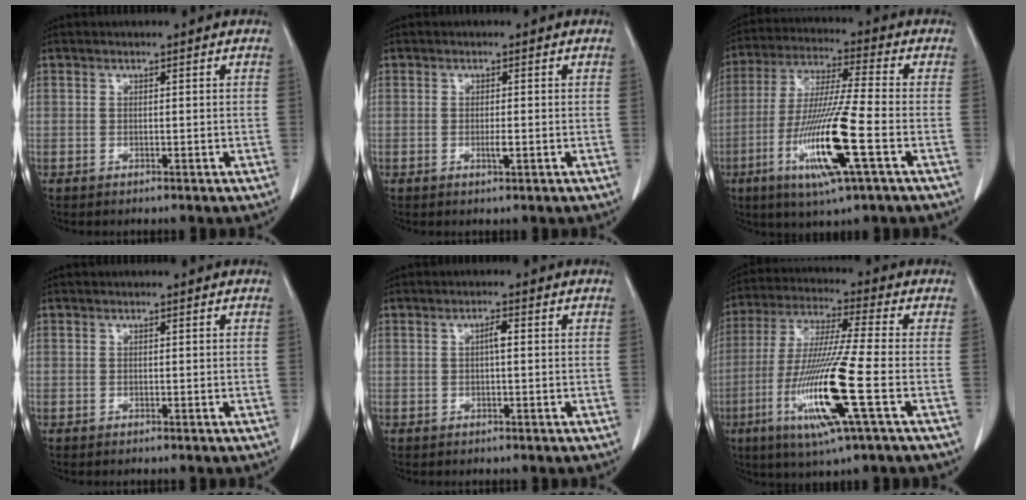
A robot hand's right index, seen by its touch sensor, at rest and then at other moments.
{"total": 1.3, "force": [-0.3, 0.2, 1.3], "torque": [-0.025, -0.003, -0.005]}
{"total": 15.2, "force": [-5.3, 0.0, 14.3], "torque": [-0.291, -0.024, -0.100]}
{"total": 0.0}
{"total": 1.5, "force": [0.1, 0.2, 1.5], "torque": [-0.027, 0.004, 0.001]}
{"total": 15.9, "force": [-5.1, -0.5, 15.1], "torque": [-0.313, -0.026, -0.101]}